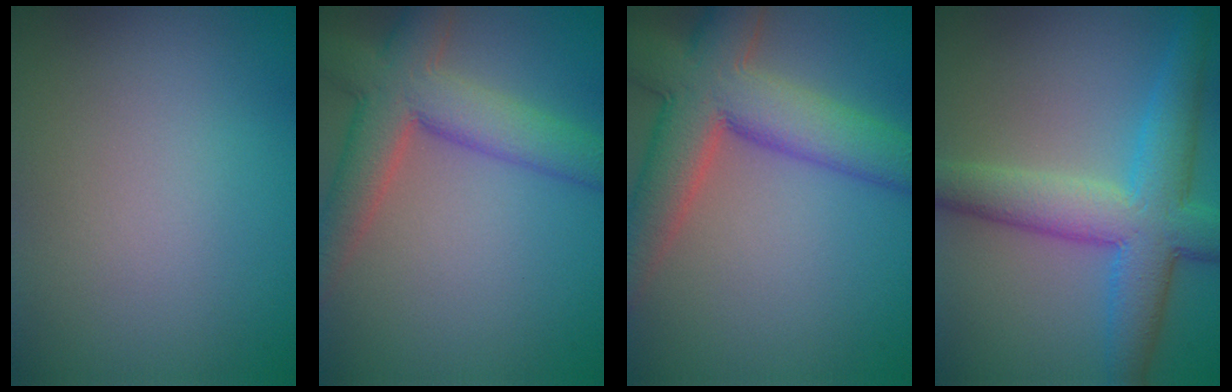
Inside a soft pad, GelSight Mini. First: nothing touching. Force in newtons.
{"total": 6.8, "press": 6.8, "slide": 0.4}
{"total": 9.2, "press": 9.2, "slide": 0.5}
{"total": 7.4, "press": 7.4, "slide": 0.2}